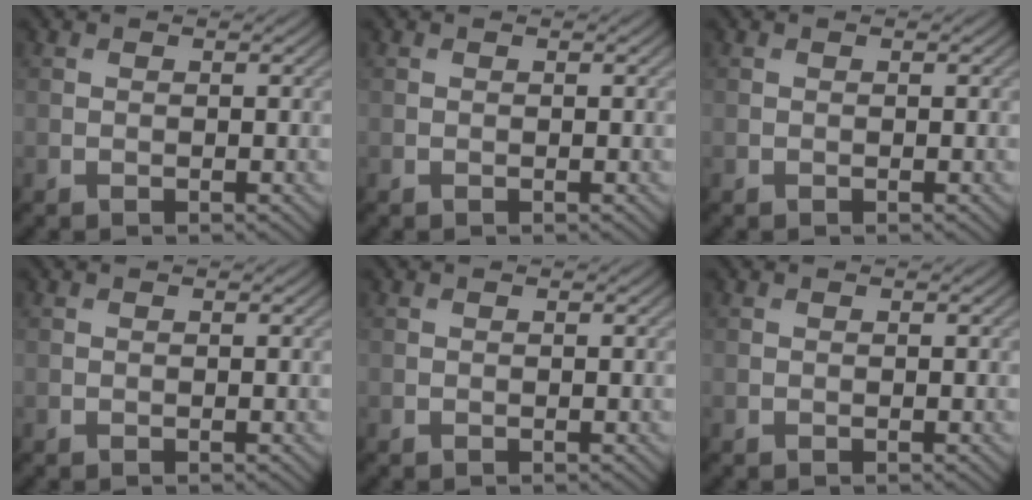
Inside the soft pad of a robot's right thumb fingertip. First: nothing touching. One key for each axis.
{"total": 0.0}
{"total": 0.0}
{"total": 0.0}
{"total": 0.0}
{"total": 0.0}